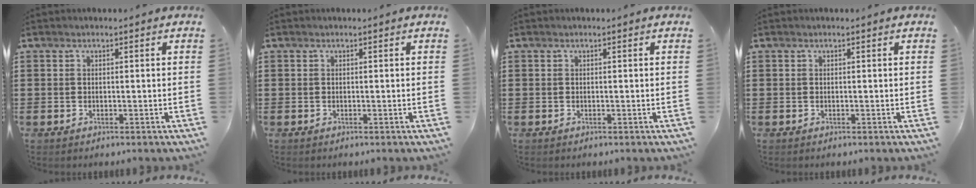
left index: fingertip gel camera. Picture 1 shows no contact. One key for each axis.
{"total": 0.0}
{"total": 0.0}
{"total": 0.0}